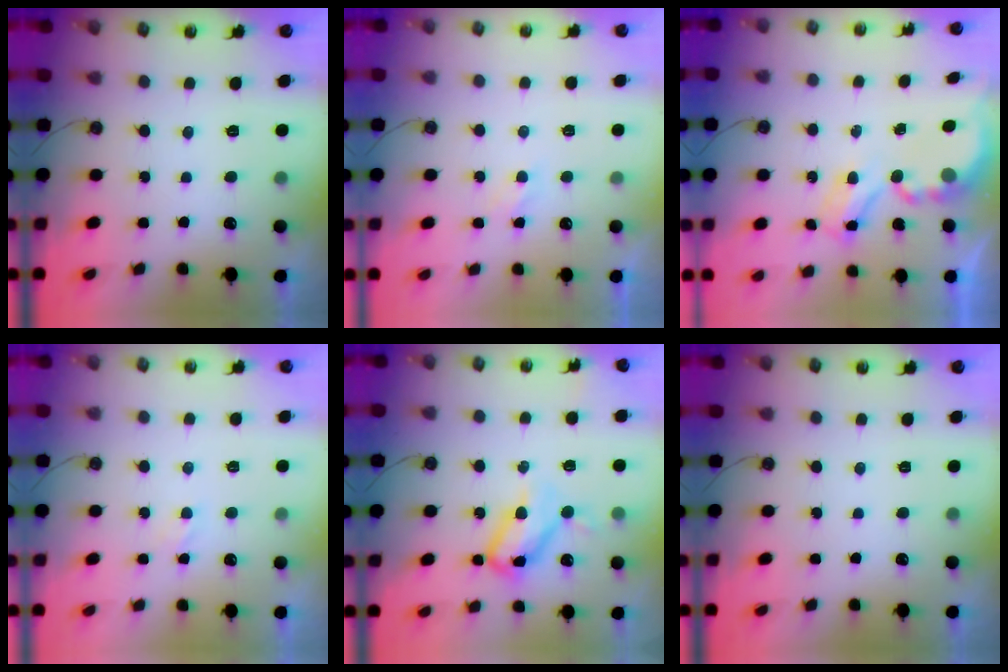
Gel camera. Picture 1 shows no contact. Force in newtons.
{"total": 2.9, "press": 2.9, "slide": 0.4}
{"total": 4.6, "press": 4.6, "slide": 0.6}
{"total": 2.7, "press": 2.6, "slide": 0.4}
{"total": 12.1, "press": 12.1, "slide": 1.2}
{"total": 0.0}